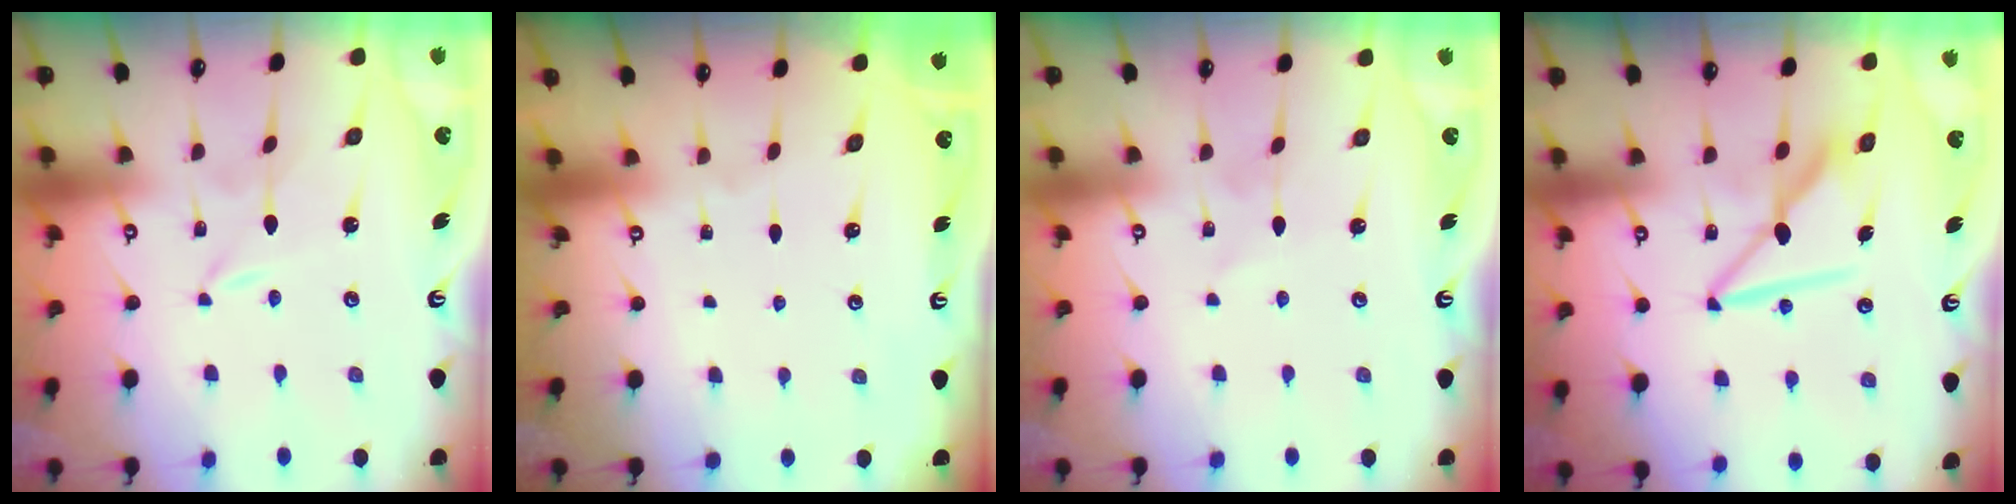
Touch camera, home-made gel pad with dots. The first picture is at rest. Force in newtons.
{"total": 0.0}
{"total": 2.4, "press": 2.4, "slide": 0.3}
{"total": 9.6, "press": 9.6, "slide": 0.4}